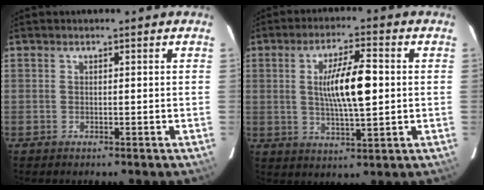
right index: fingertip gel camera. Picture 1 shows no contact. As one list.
[{"total": 9.7, "force": [0.8, 1.5, 9.5], "torque": [-0.171, 0.004, 0.015]}]